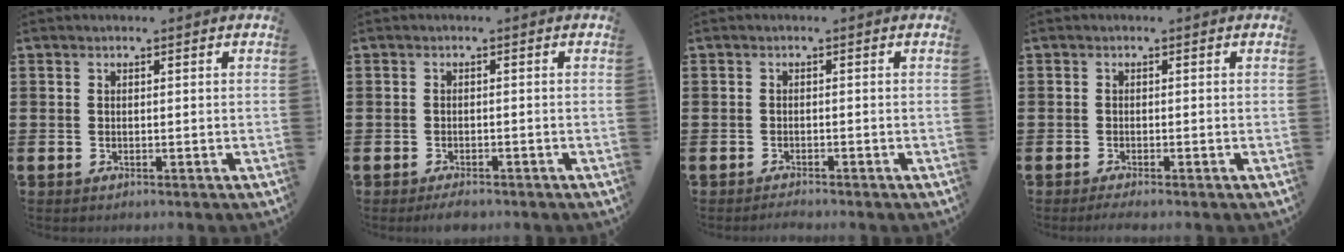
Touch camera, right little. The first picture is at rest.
{"total": 1.1, "force": [-1.0, 0.3, 0.5], "torque": [-0.012, 0.000, -0.020]}
{"total": 0.9, "force": [-0.9, 0.0, 0.1], "torque": [0.004, -0.006, -0.019]}
{"total": 0.8, "force": [-0.5, 0.0, 0.6], "torque": [-0.010, -0.003, -0.010]}